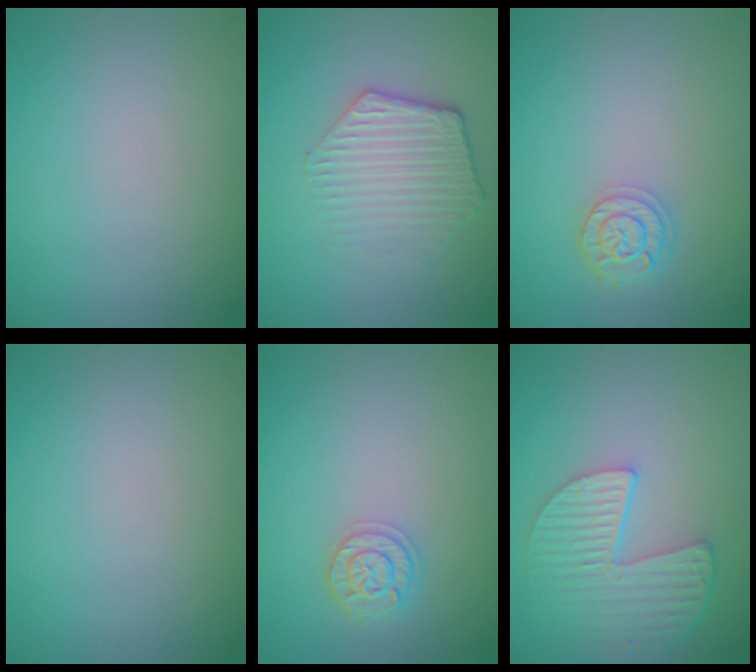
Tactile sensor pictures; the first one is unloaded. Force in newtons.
{"total": 3.6, "press": 3.0, "slide": 2.0}
{"total": 2.5, "press": 2.1, "slide": 1.4}
{"total": 0.0}
{"total": 2.5, "press": 2.1, "slide": 1.4}
{"total": 5.2, "press": 4.2, "slide": 3.2}